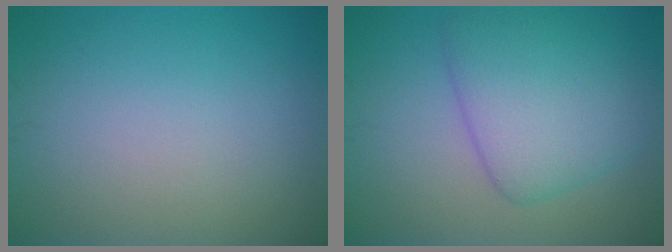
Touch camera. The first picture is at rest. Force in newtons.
{"total": 6.1, "press": 6.0, "slide": 0.4}